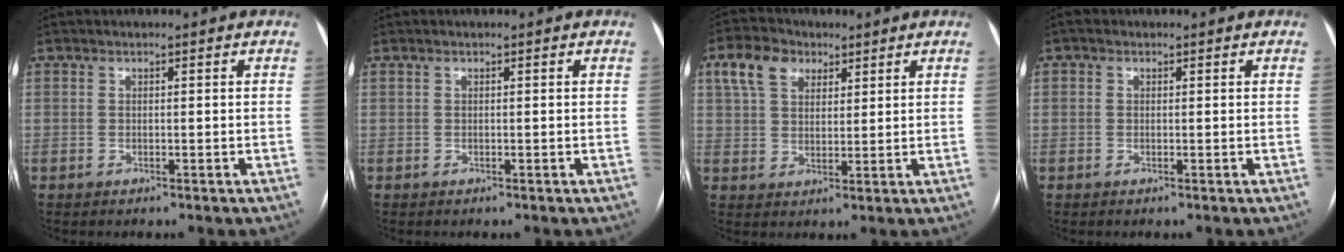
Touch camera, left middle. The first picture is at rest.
{"total": 0.0}
{"total": 7.3, "force": [3.8, 4.9, 3.9], "torque": [-0.084, 0.029, 0.073]}
{"total": 2.1, "force": [-1.5, -1.3, -0.7], "torque": [0.014, -0.008, -0.019]}